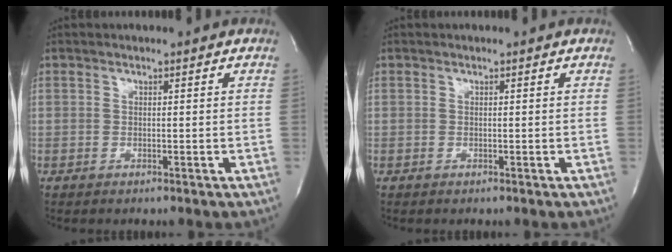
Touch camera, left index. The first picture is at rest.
{"total": 0.0}